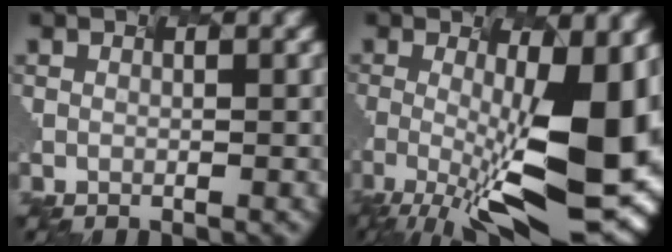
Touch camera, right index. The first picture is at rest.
{"total": 11.9, "force": [-2.9, 2.7, 11.2], "torque": [-0.187, -0.015, -0.024]}